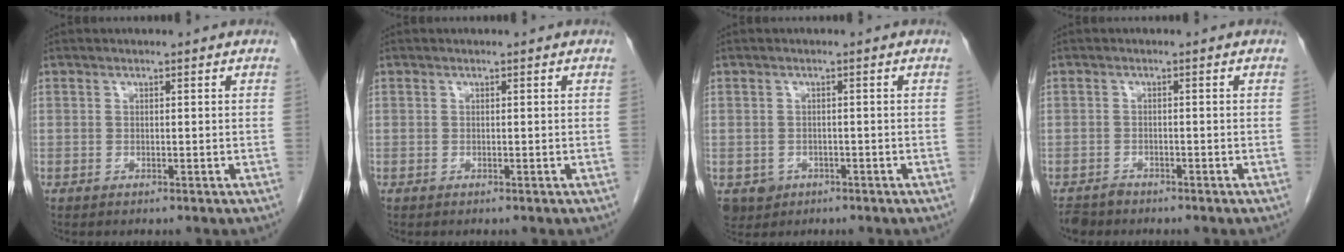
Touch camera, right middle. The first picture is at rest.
{"total": 0.0}
{"total": 3.7, "force": [-1.7, 3.2, 0.8], "torque": [-0.014, 0.001, -0.023]}
{"total": 2.4, "force": [-2.1, 0.9, 0.4], "torque": [-0.010, -0.004, -0.034]}